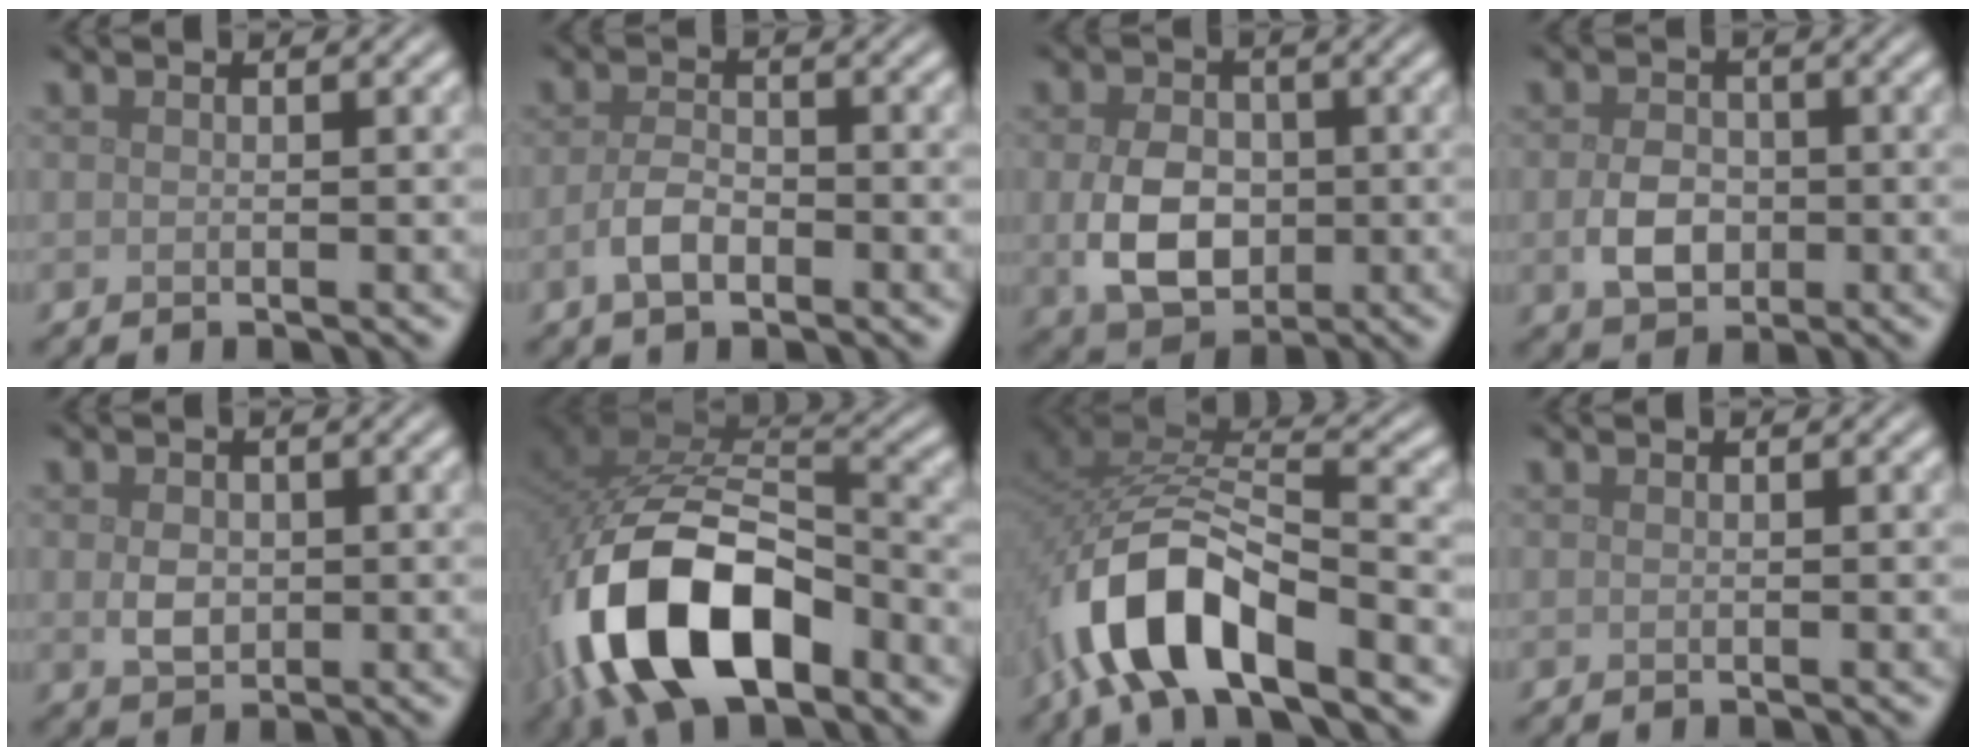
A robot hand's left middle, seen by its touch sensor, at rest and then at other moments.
{"total": 2.6, "force": [-1.2, 1.3, 2.0], "torque": [-0.041, 0.001, -0.026]}
{"total": 5.9, "force": [-0.6, 4.3, 4.0], "torque": [-0.088, -0.011, -0.009]}
{"total": 3.5, "force": [-0.6, 2.7, 2.2], "torque": [-0.045, -0.003, -0.014]}
{"total": 2.4, "force": [0.0, 1.9, 1.5], "torque": [-0.031, -0.003, 0.000]}
{"total": 14.5, "force": [-6.1, 7.9, 10.5], "torque": [-0.217, -0.017, -0.105]}
{"total": 10.4, "force": [-5.4, 4.5, 7.7], "torque": [-0.155, 0.007, -0.102]}
{"total": 0.0}